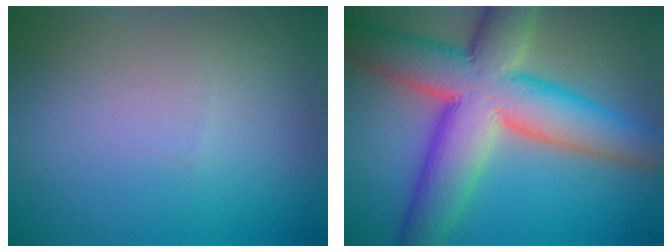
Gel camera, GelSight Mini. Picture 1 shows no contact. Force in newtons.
{"total": 12.6, "press": 12.6, "slide": 0.5}